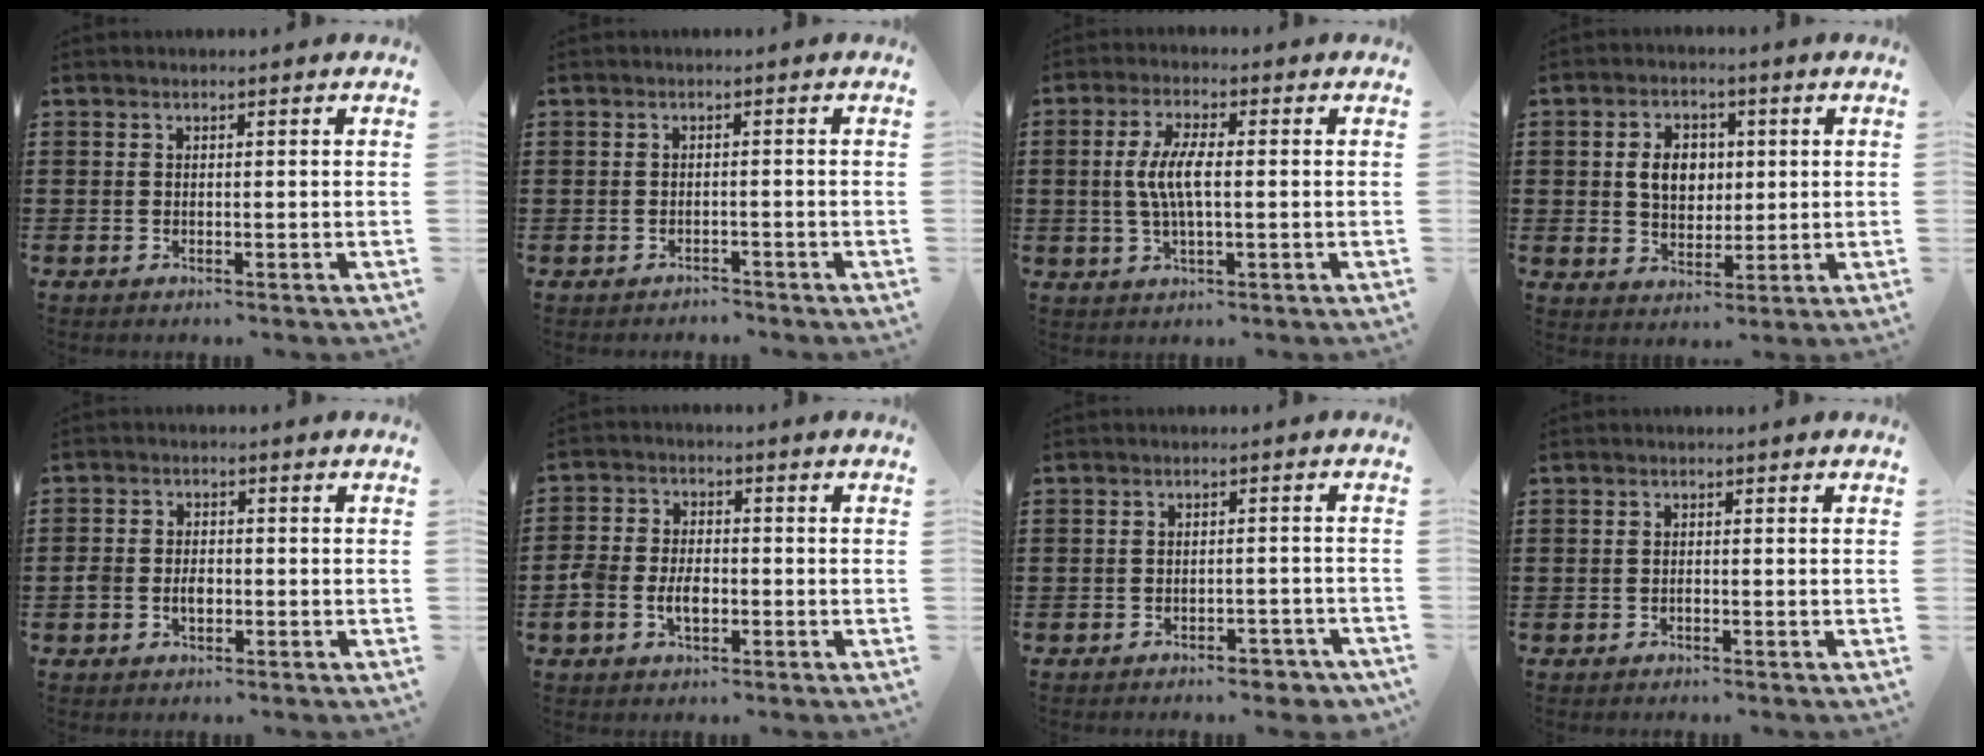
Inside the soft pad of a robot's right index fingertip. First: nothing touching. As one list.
[{"total": 1.4, "force": [-1.4, 0.2, -0.3], "torque": [0.000, 0.004, -0.032]}, {"total": 6.0, "force": [-0.1, 1.8, 5.8], "torque": [-0.126, -0.005, -0.010]}, {"total": 5.7, "force": [0.6, 4.2, 3.8], "torque": [-0.087, 0.007, 0.003]}, {"total": 2.9, "force": [-0.7, 2.1, 1.9], "torque": [-0.037, 0.003, -0.013]}, {"total": 4.7, "force": [-1.4, 3.2, 3.0], "torque": [-0.072, 0.003, -0.030]}, {"total": 2.3, "force": [-2.2, 0.4, 0.7], "torque": [-0.015, -0.002, -0.043]}, {"total": 0.6, "force": [-0.3, 0.3, 0.4], "torque": [-0.009, -0.002, -0.006]}]